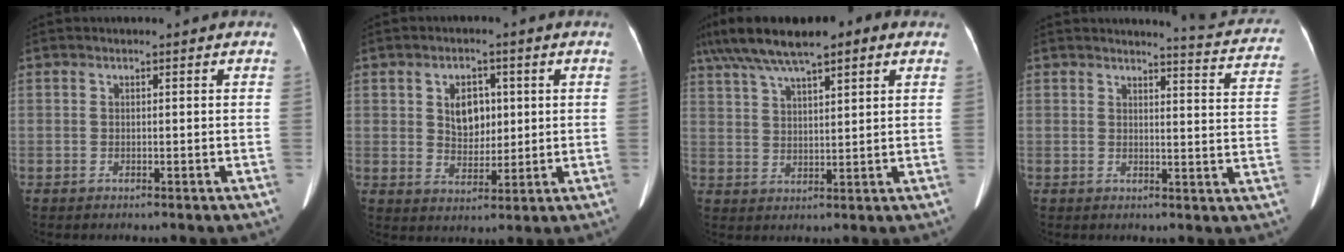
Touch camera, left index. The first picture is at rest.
{"total": 5.5, "force": [1.2, 3.8, 3.8], "torque": [-0.067, 0.004, 0.029]}
{"total": 14.5, "force": [9.8, 3.5, 10.2], "torque": [-0.196, 0.046, 0.163]}
{"total": 10.7, "force": [10.6, -0.1, 1.5], "torque": [-0.009, -0.067, 0.096]}